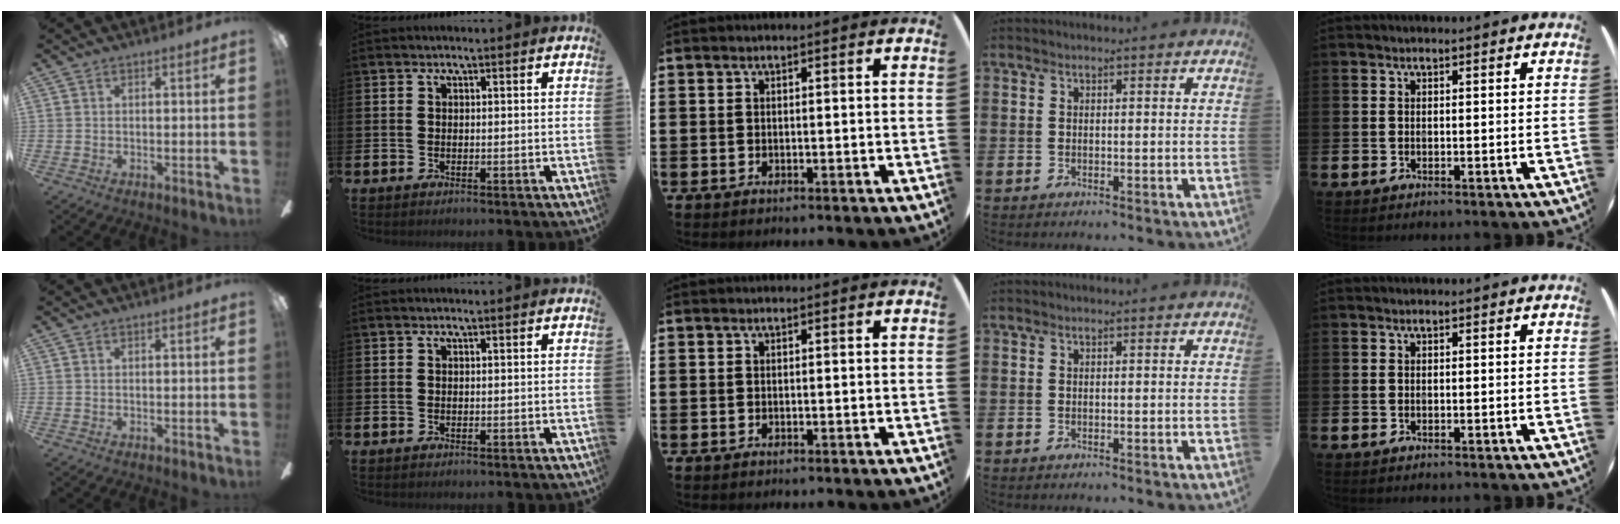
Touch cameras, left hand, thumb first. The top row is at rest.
{}